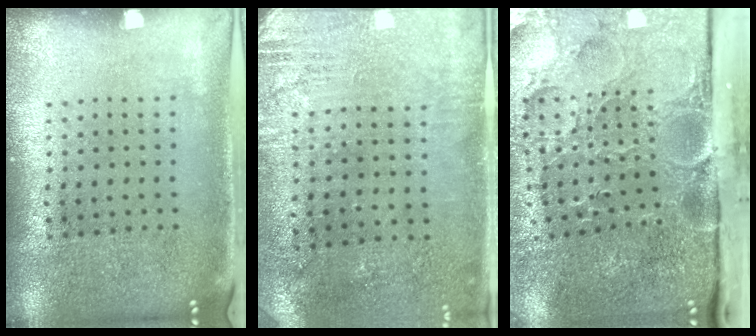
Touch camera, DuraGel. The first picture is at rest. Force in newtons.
{"total": 2.8, "press": 2.5, "slide": 1.3}
{"total": 5.3, "press": 4.0, "slide": 3.5}